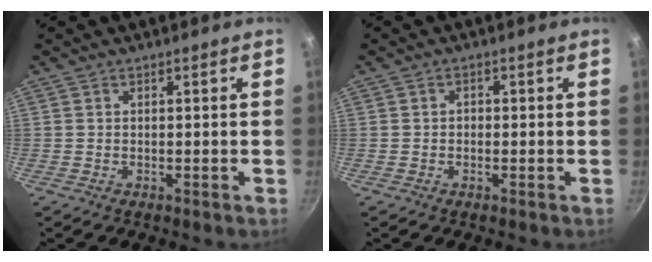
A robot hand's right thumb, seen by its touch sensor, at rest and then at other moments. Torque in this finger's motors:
{"motor_torque": [-0.46, 0.23, -0.23, -0.07, 0.02]}